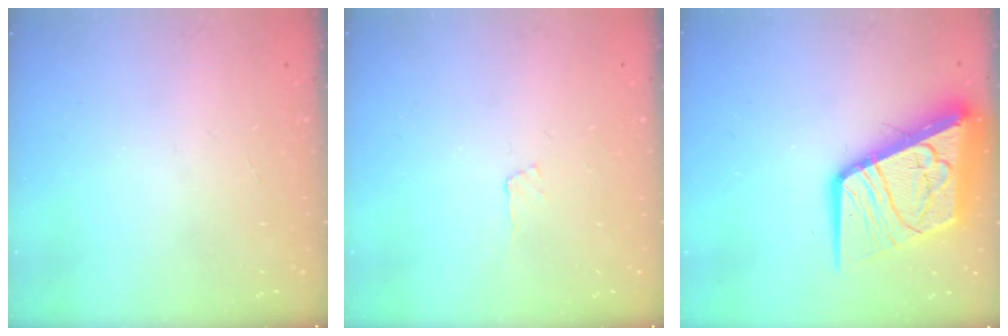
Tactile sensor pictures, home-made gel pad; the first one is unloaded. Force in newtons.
{"total": 3.4, "press": 3.3, "slide": 0.4}
{"total": 23.4, "press": 23.2, "slide": 2.9}